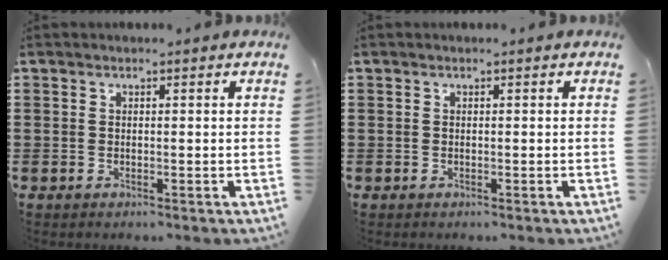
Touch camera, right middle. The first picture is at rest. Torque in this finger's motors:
{"motor_torque": [0.15, 0.29, -0.06, 0.00]}